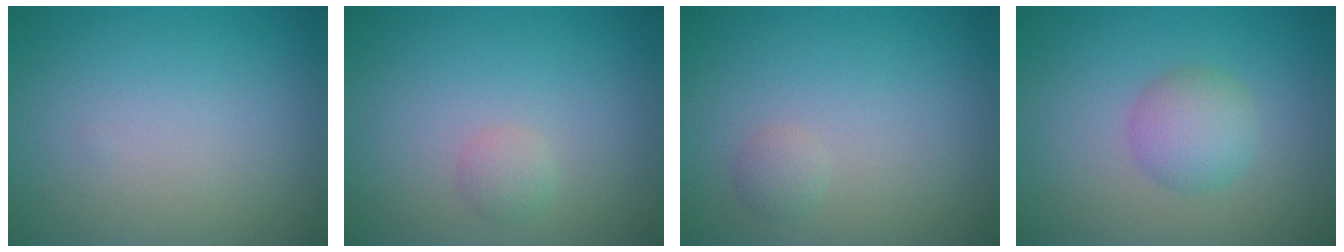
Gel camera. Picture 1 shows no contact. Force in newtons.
{"total": 1.1, "press": 1.1, "slide": 0.1}
{"total": 1.0, "press": 1.0, "slide": 0.1}
{"total": 2.9, "press": 2.9, "slide": 0.1}